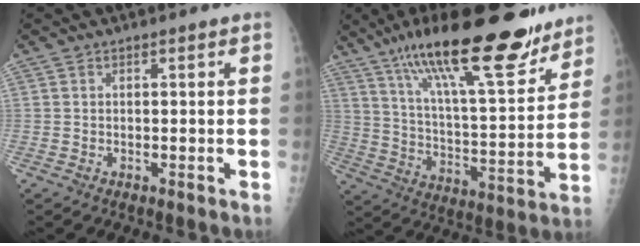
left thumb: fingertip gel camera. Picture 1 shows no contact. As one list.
[{"total": 25.7, "force": [17.9, 6.2, 17.3], "torque": [-0.252, -0.063, 0.293]}]